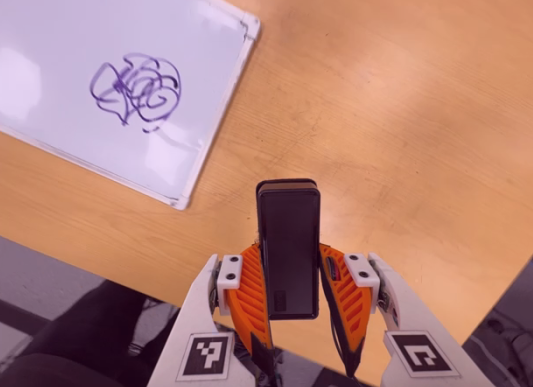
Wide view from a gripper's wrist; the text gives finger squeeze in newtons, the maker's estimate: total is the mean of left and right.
{"total": 4.8, "left": 3.7, "right": 5.8}